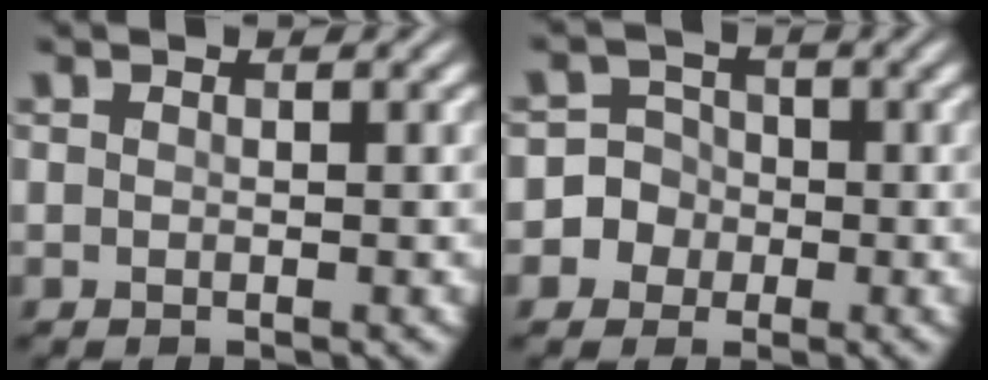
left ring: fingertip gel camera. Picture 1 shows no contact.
{"total": 4.6, "force": [-1.4, 4.4, 0.3], "torque": [0.022, 0.015, -0.046]}